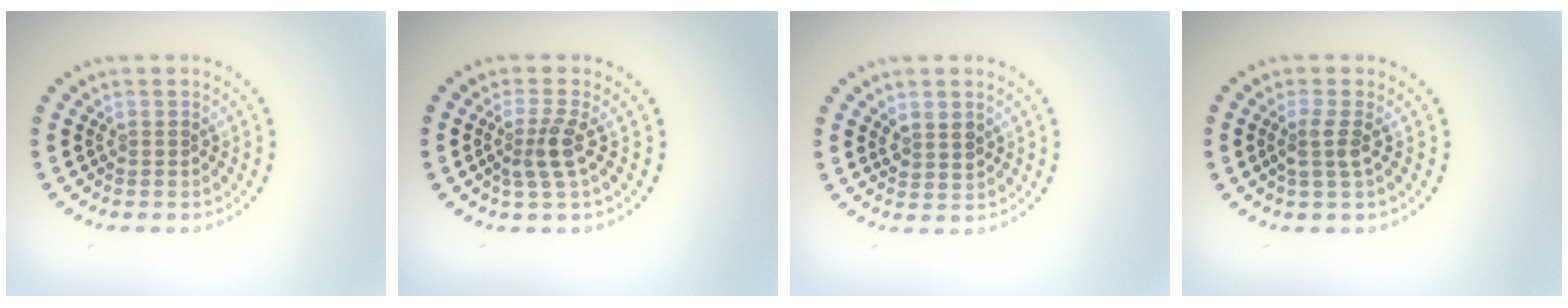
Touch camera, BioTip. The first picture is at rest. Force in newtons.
{"total": 2.4, "press": 1.8, "slide": 1.6}
{"total": 1.9, "press": 1.7, "slide": 0.8}
{"total": 1.9, "press": 1.5, "slide": 1.2}